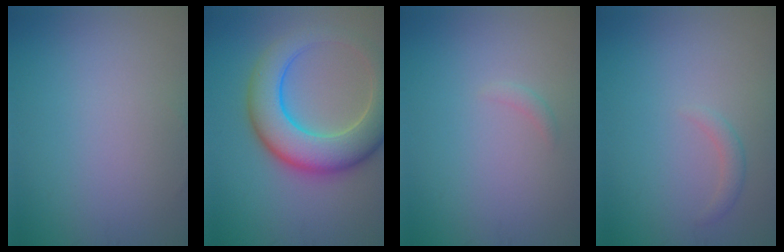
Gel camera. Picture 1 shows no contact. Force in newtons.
{"total": 9.1, "press": 9.1, "slide": 0.2}
{"total": 0.6, "press": 0.6, "slide": 0.0}
{"total": 1.1, "press": 1.1, "slide": 0.1}